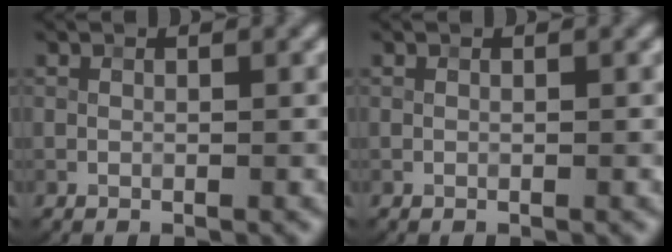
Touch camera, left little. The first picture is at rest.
{"total": 0.0}